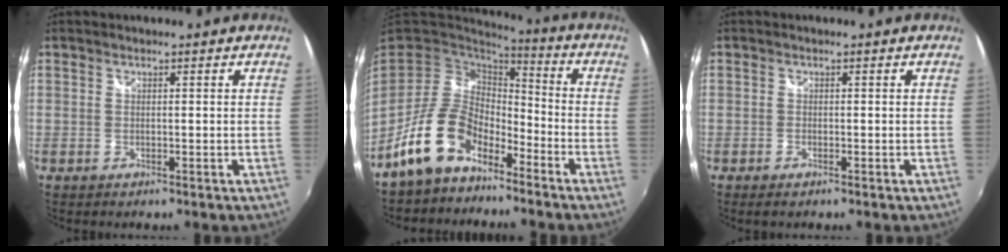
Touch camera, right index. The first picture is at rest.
{"total": 12.7, "force": [-8.1, 6.7, 7.0], "torque": [-0.144, 0.016, -0.146]}
{"total": 1.0, "force": [-0.8, 0.4, 0.5], "torque": [-0.012, -0.004, -0.016]}